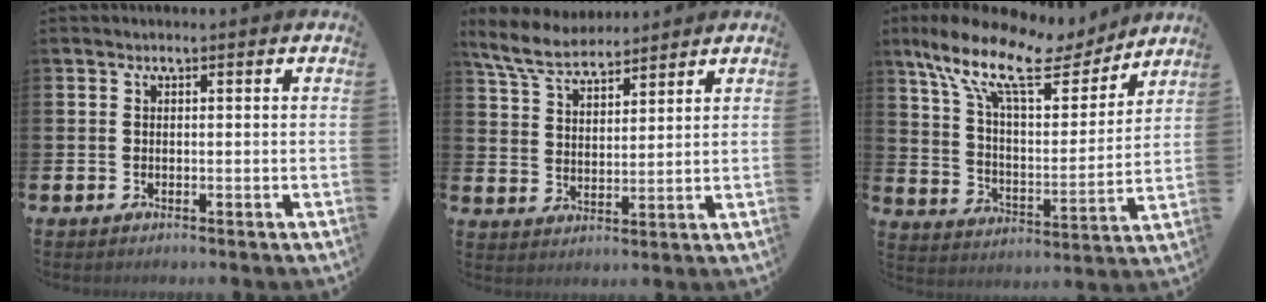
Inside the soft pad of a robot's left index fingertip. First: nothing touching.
{"total": 7.0, "force": [6.5, 1.8, 2.0], "torque": [-0.066, -0.021, 0.120]}
{"total": 14.2, "force": [10.8, 5.1, 7.7], "torque": [-0.177, -0.057, 0.185]}